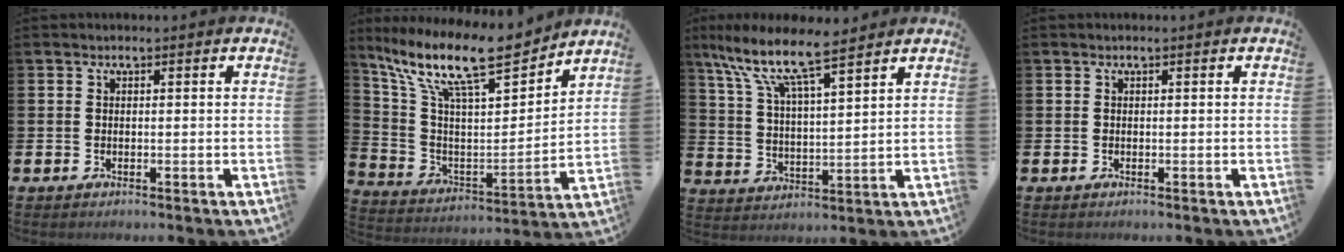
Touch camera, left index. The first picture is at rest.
{"total": 13.5, "force": [11.1, 2.8, 7.1], "torque": [-0.169, -0.073, 0.188]}
{"total": 9.4, "force": [7.8, 1.9, 4.8], "torque": [-0.122, -0.040, 0.134]}
{"total": 0.0}